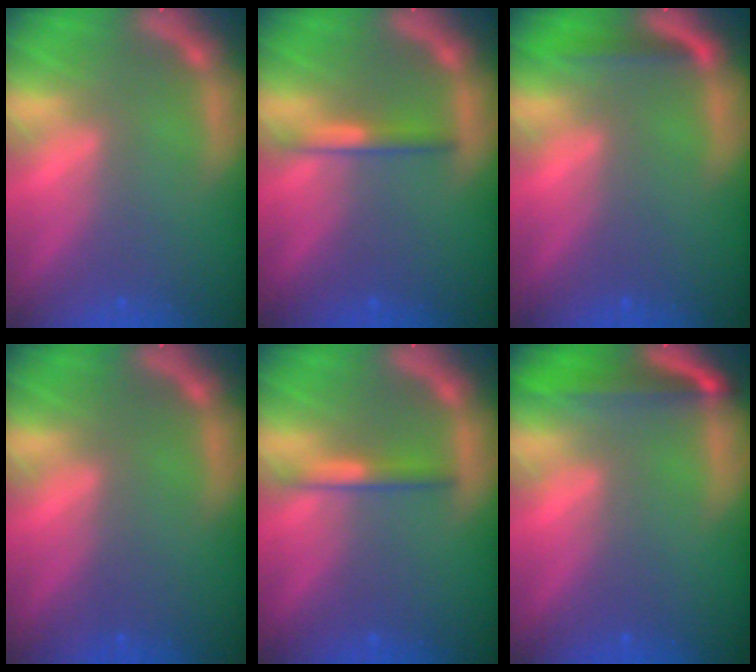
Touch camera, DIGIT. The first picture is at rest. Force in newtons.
{"total": 2.0}
{"total": 1.9}
{"total": 0.0}
{"total": 2.0}
{"total": 4.4}